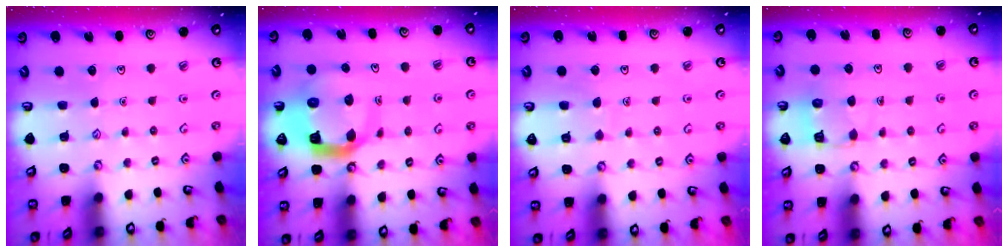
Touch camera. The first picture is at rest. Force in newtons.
{"total": 10.6, "press": 10.5, "slide": 1.3}
{"total": 4.7, "press": 4.7, "slide": 0.4}
{"total": 6.3, "press": 6.3, "slide": 0.5}